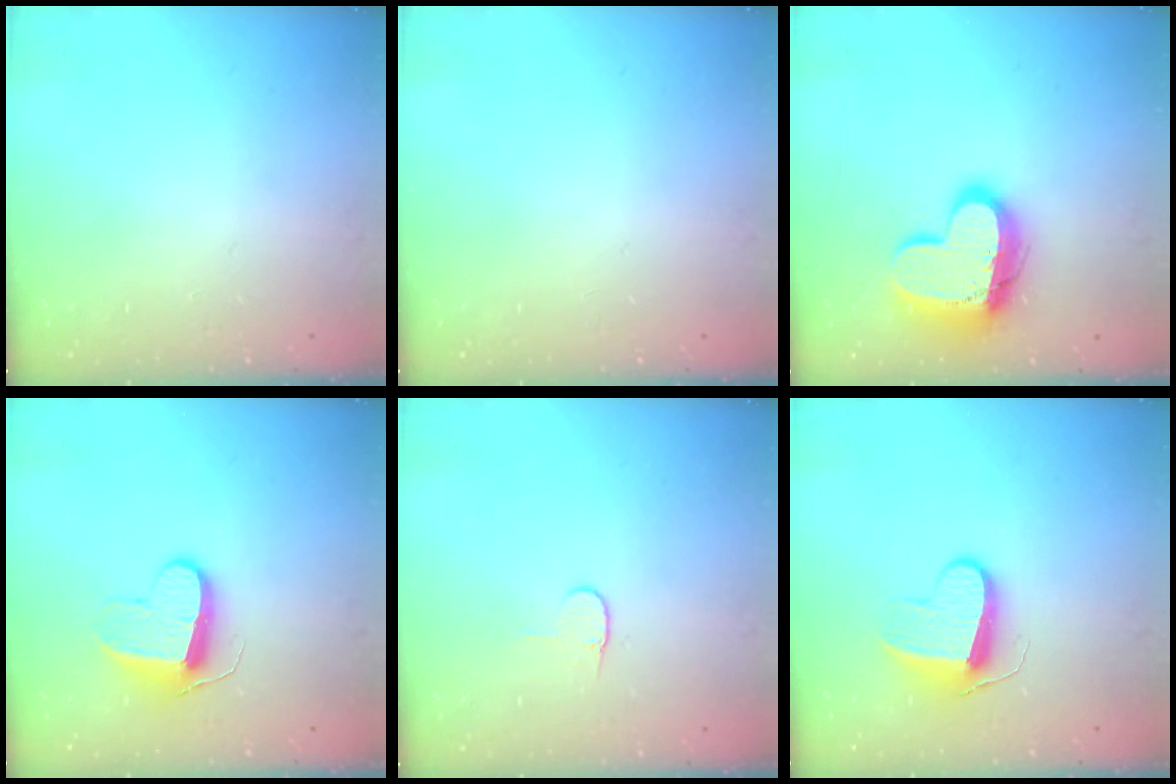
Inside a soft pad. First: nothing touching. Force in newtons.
{"total": 0.0}
{"total": 16.3, "press": 16.3, "slide": 1.3}
{"total": 10.1, "press": 10.1, "slide": 0.4}
{"total": 4.9, "press": 4.9, "slide": 0.4}
{"total": 9.1, "press": 9.1, "slide": 0.2}